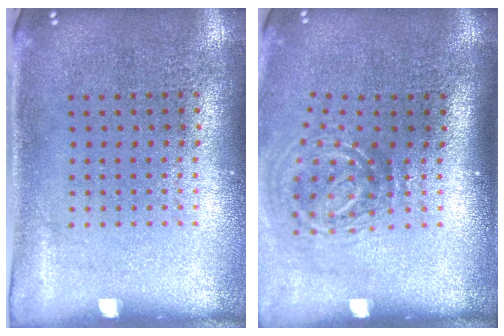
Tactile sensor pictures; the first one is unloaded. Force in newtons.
{"total": 2.0, "press": 1.2, "slide": 1.6}